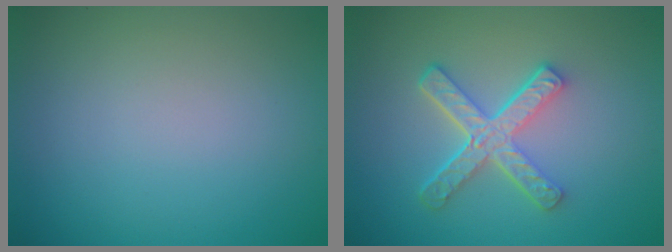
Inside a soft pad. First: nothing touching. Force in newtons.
{"total": 4.9, "press": 3.5, "slide": 3.4}